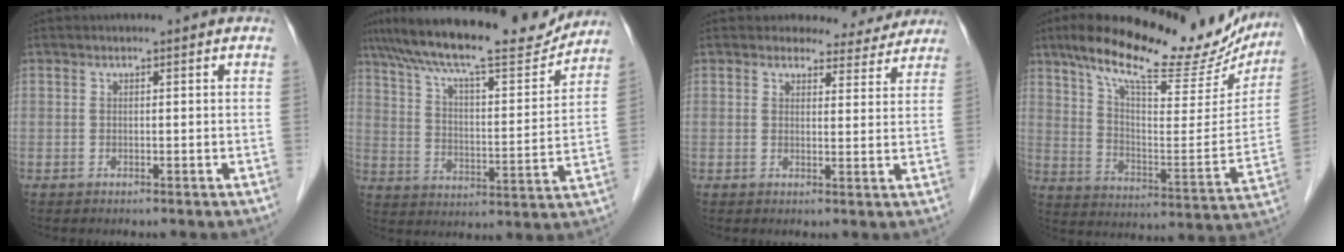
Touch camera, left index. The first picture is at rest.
{"total": 20.0, "force": [17.7, 2.9, 8.9], "torque": [-0.161, 0.012, 0.266]}
{"total": 6.4, "force": [5.9, 2.3, 0.3], "torque": [0.009, -0.006, 0.056]}
{"total": 25.2, "force": [19.8, 6.9, 13.9], "torque": [-0.214, 0.012, 0.276]}